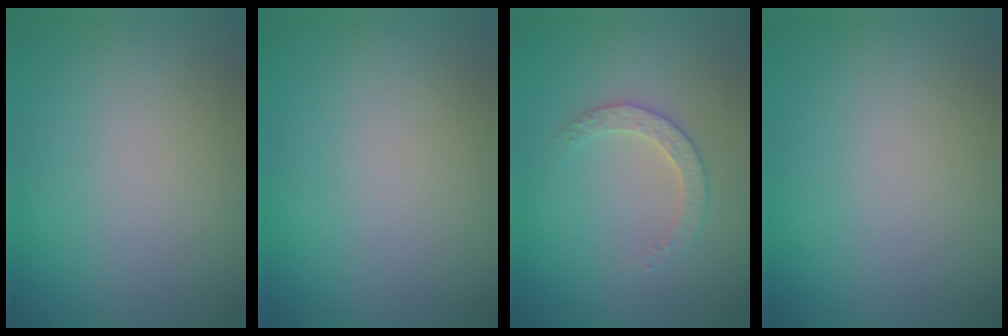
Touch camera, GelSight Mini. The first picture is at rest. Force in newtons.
{"total": 0.0}
{"total": 2.5, "press": 2.4, "slide": 0.7}
{"total": 0.0}